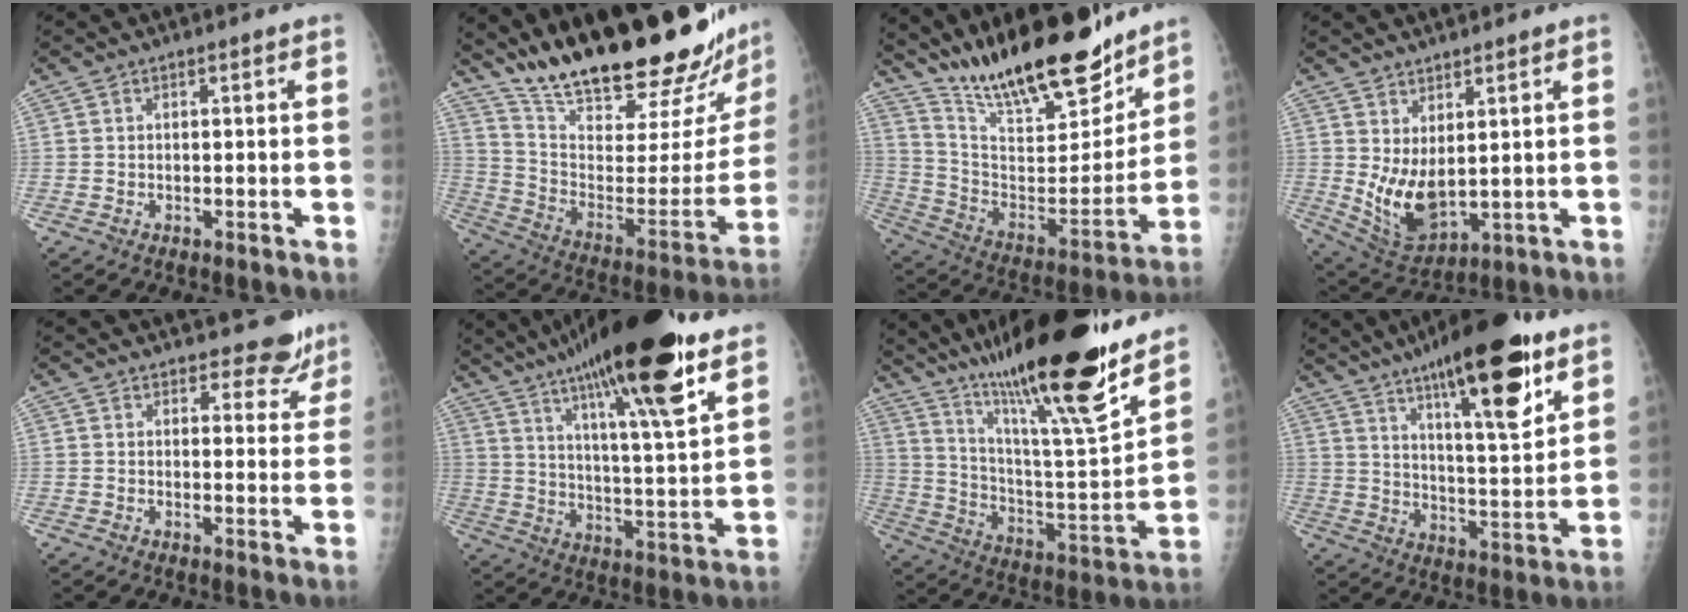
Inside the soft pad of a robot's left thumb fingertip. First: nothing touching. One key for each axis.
{"total": 32.1, "fx": 26.1, "fy": 6.5, "fz": 17.5, "tx": -0.252, "ty": -0.140, "tz": 0.391}
{"total": 24.6, "fx": 19.7, "fy": 6.9, "fz": 13.1, "tx": -0.181, "ty": -0.096, "tz": 0.335}
{"total": 9.5, "fx": 1.9, "fy": 4.7, "fz": 8.0, "tx": -0.136, "ty": -0.030, "tz": 0.057}
{"total": 5.6, "fx": 4.8, "fy": 2.7, "fz": 0.8, "tx": 0.021, "ty": -0.034, "tz": 0.049}
{"total": 24.7, "fx": 15.6, "fy": 4.5, "fz": 18.6, "tx": -0.294, "ty": -0.046, "tz": 0.248}
{"total": 29.0, "fx": 21.1, "fy": 4.1, "fz": 19.5, "tx": -0.296, "ty": -0.081, "tz": 0.347}
{"total": 21.0, "fx": 12.1, "fy": 5.4, "fz": 16.3, "tx": -0.225, "ty": -0.054, "tz": 0.191}